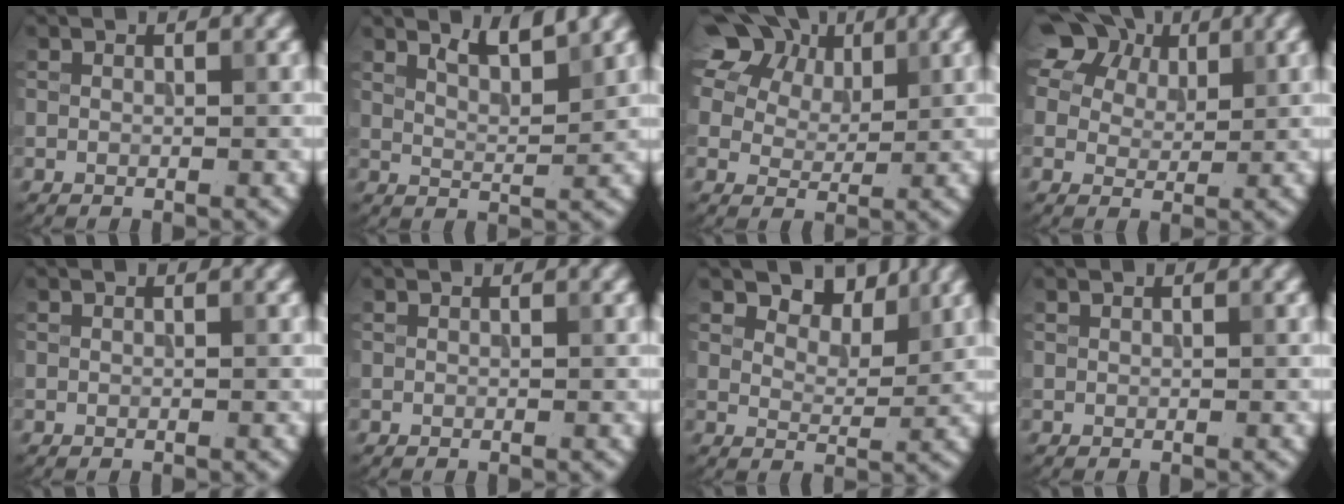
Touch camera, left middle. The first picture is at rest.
{"total": 3.1, "force": [2.5, 0.5, 1.8], "torque": [-0.024, 0.001, 0.040]}
{"total": 14.9, "force": [9.1, 9.1, 7.5], "torque": [-0.164, 0.051, 0.155]}
{"total": 10.3, "force": [6.6, 6.2, 4.9], "torque": [-0.096, 0.029, 0.099]}
{"total": 0.0}
{"total": 0.0}
{"total": 3.9, "force": [3.1, 1.7, 1.6], "torque": [-0.033, -0.005, 0.049]}
{"total": 0.0}